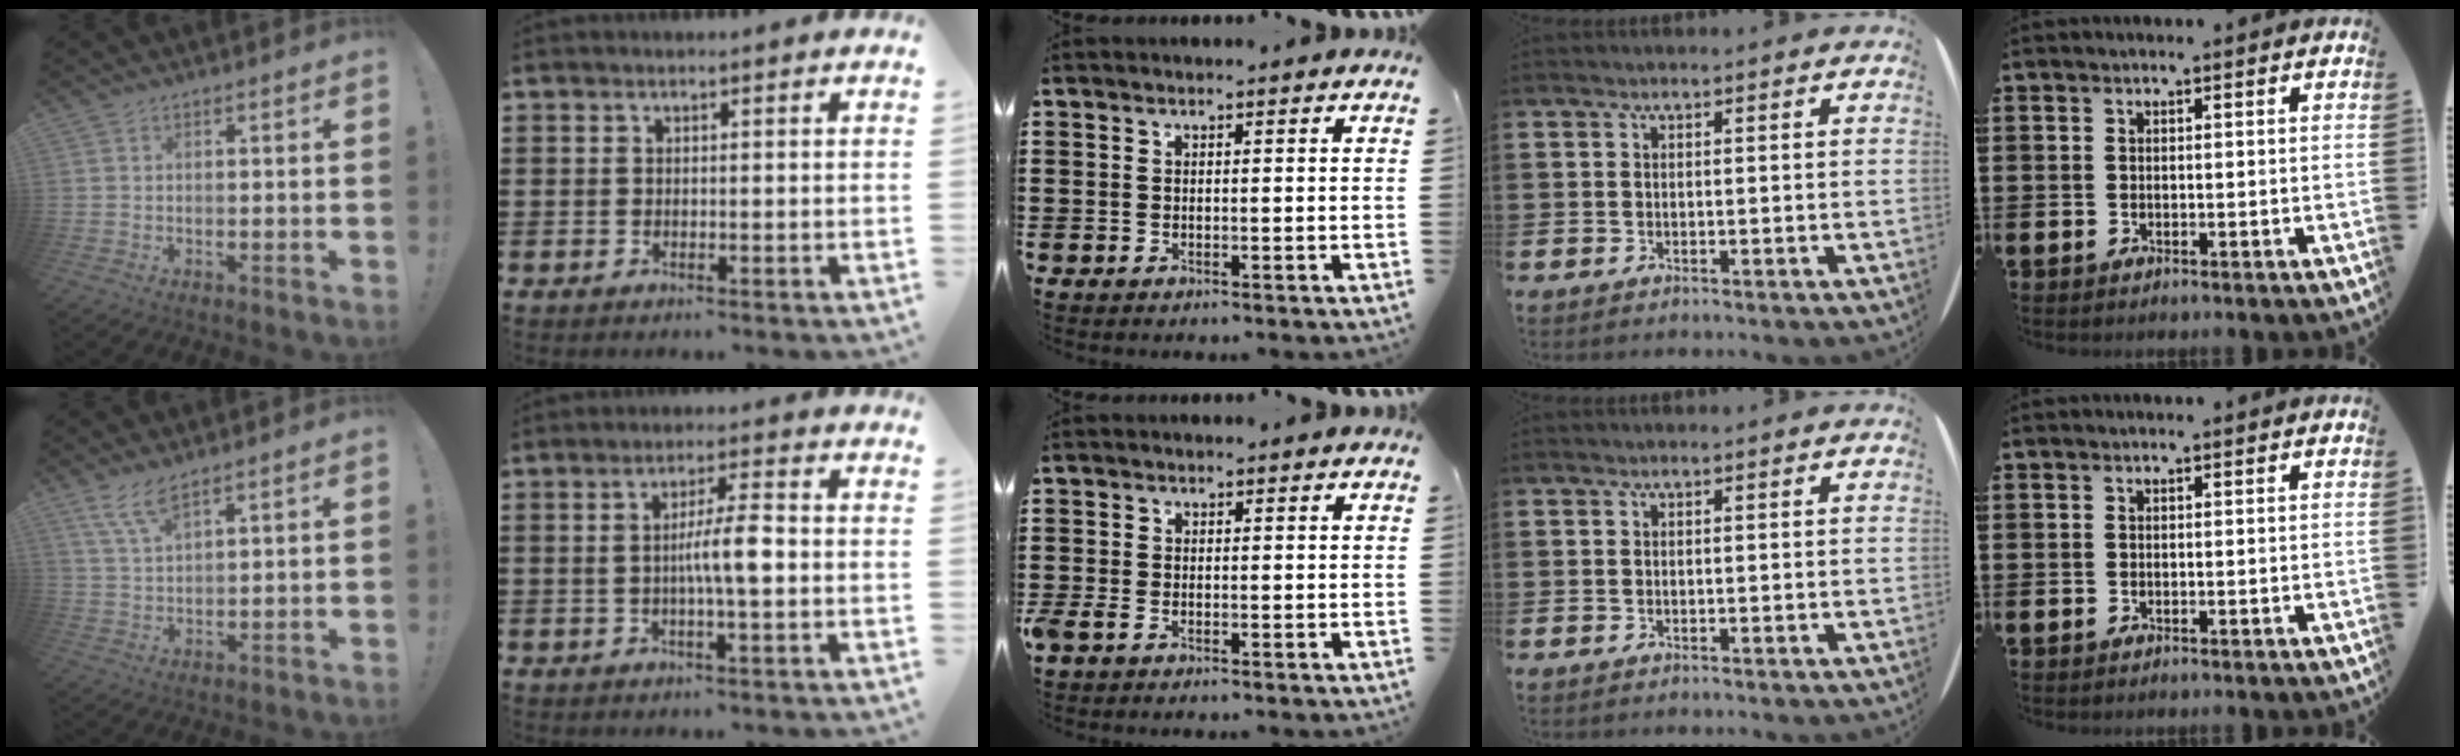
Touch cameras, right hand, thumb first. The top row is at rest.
{"thumb": {"total": 6.6, "force": [4.9, 1.3, 4.1], "torque": [-0.081, -0.021, 0.090]}, "index": {"total": 5.9, "force": [-0.4, 0.8, 5.8], "torque": [-0.103, 0.003, -0.012]}, "middle": {"total": 1.3, "force": [-0.8, 0.5, 0.8], "torque": [-0.031, -0.006, -0.021]}}